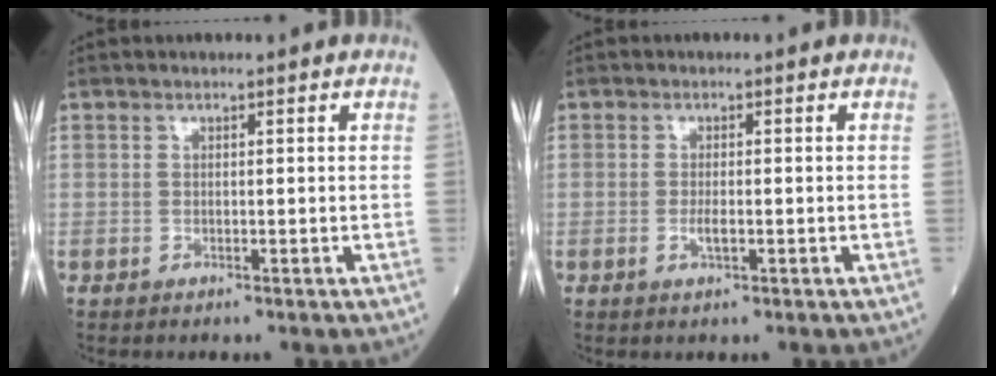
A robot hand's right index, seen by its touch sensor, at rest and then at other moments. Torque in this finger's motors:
{"motor_torque": [0.30, -0.10, 0.21, 0.05]}